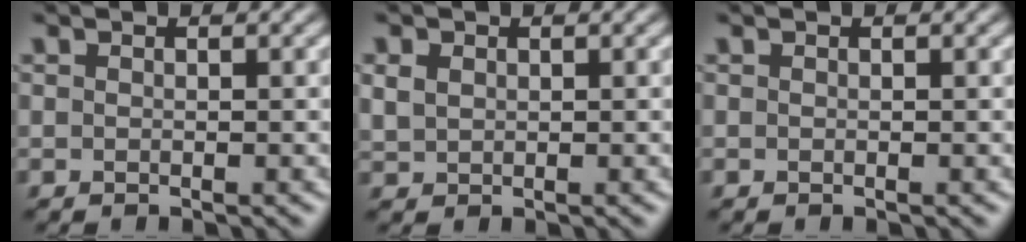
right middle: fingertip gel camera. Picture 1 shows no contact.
{"total": 1.6, "force": [0.6, 1.2, 0.8], "torque": [-0.019, 0.002, 0.015]}
{"total": 0.0}